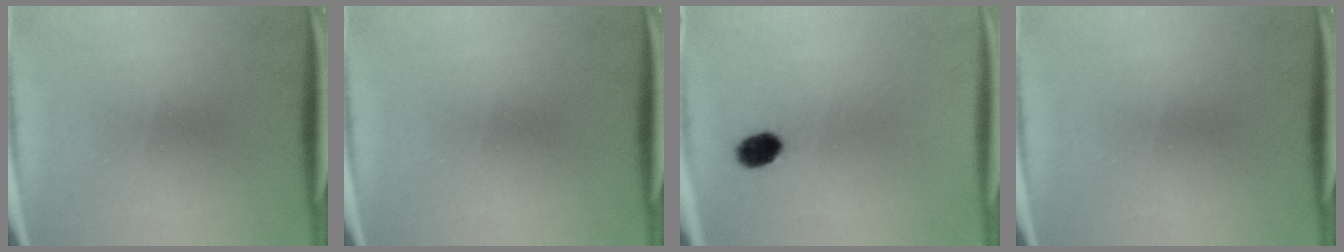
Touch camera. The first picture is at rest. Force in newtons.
{"total": 0.0}
{"total": 4.4}
{"total": 0.0}